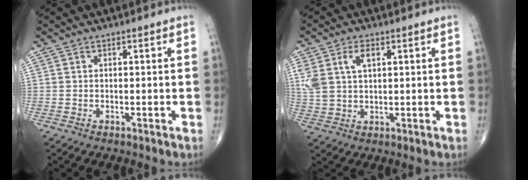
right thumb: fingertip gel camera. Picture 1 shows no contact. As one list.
[{"total": 7.4, "force": [2.8, 4.1, 5.5], "torque": [-0.120, 0.003, 0.060]}]